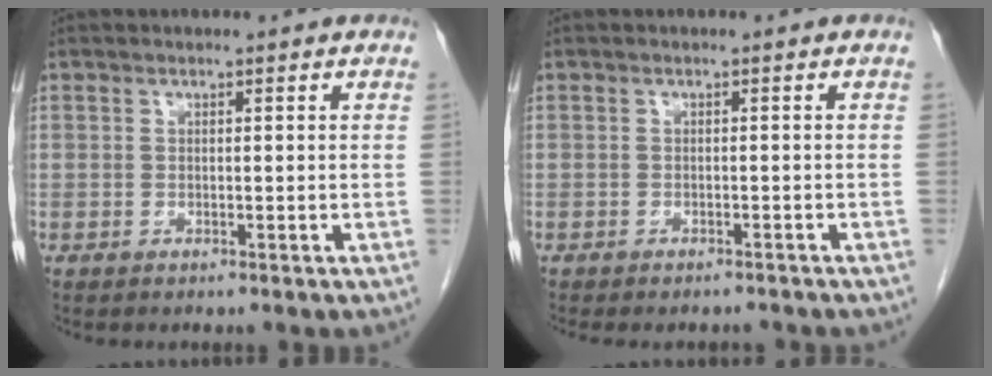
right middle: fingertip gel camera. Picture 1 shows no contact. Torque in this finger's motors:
{"motor_torque": [0.17, -0.16, 0.03, 0.03]}